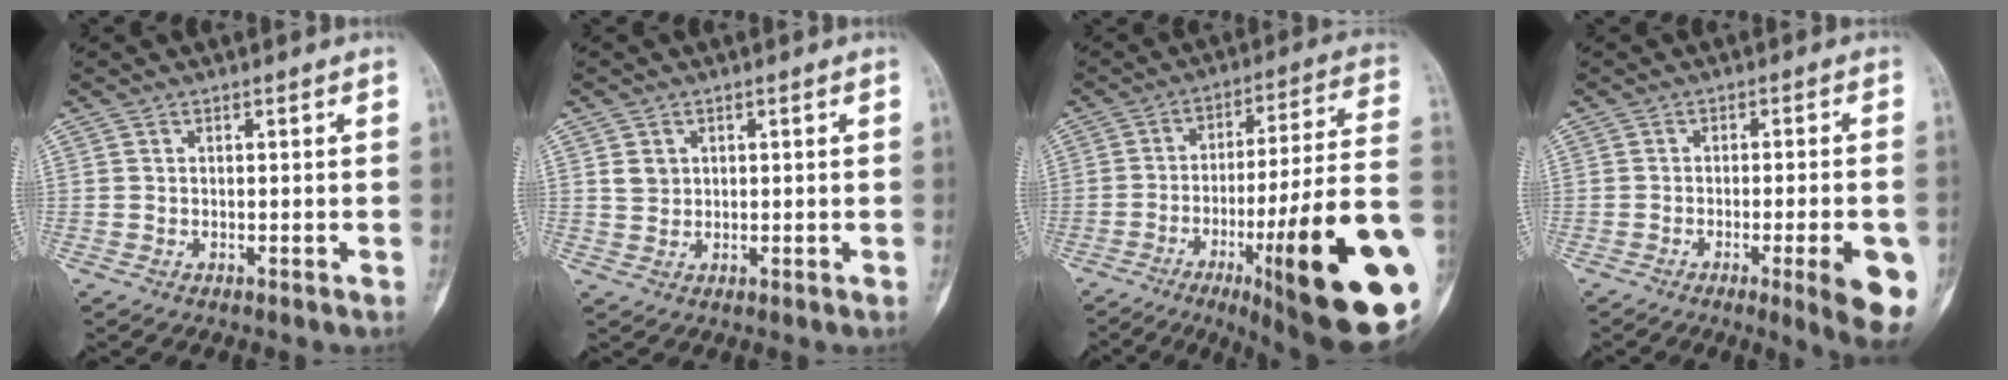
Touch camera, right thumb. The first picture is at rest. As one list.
[{"total": 2.3, "force": [0.8, 2.0, 0.9], "torque": [-0.010, -0.003, 0.020]}, {"total": 29.0, "force": [-9.5, 4.1, 27.1], "torque": [-0.334, 0.021, -0.139]}, {"total": 10.7, "force": [-3.9, 1.8, 9.8], "torque": [-0.122, -0.004, -0.046]}]